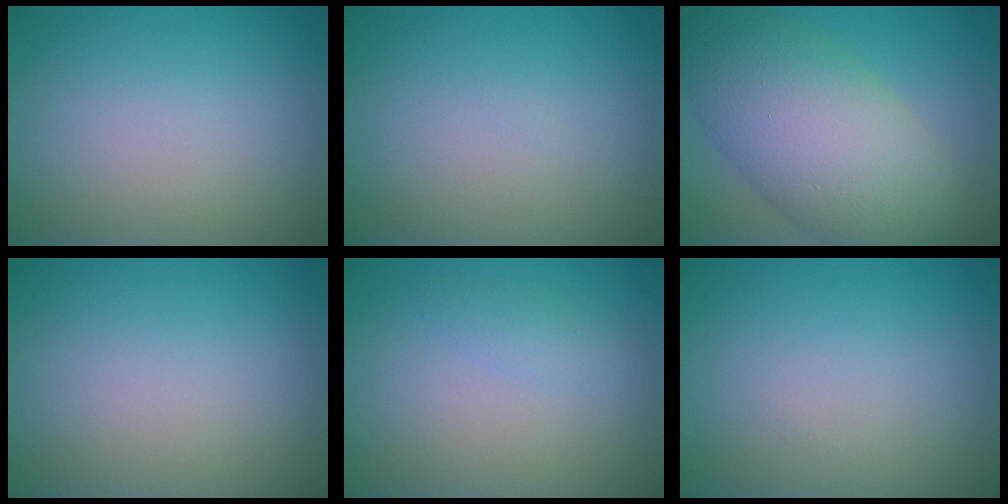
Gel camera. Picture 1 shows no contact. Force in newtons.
{"total": 0.0}
{"total": 11.3, "press": 11.3, "slide": 0.4}
{"total": 0.0}
{"total": 1.0, "press": 1.0, "slide": 0.0}
{"total": 0.0}